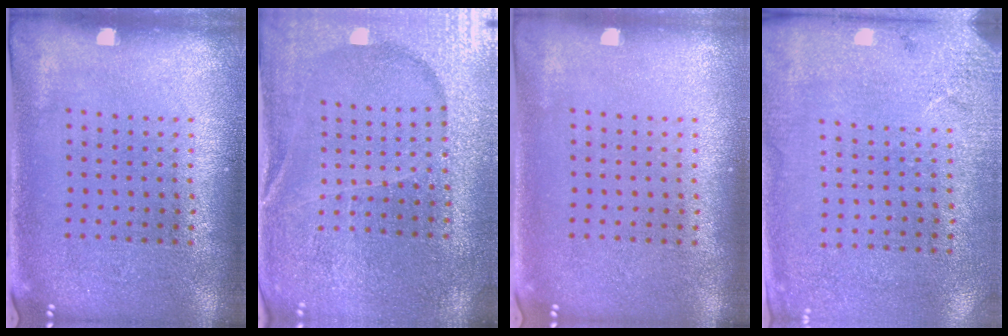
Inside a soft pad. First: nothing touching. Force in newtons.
{"total": 3.3, "press": 3.3, "slide": 0.4}
{"total": 0.0}
{"total": 2.7, "press": 2.2, "slide": 1.5}